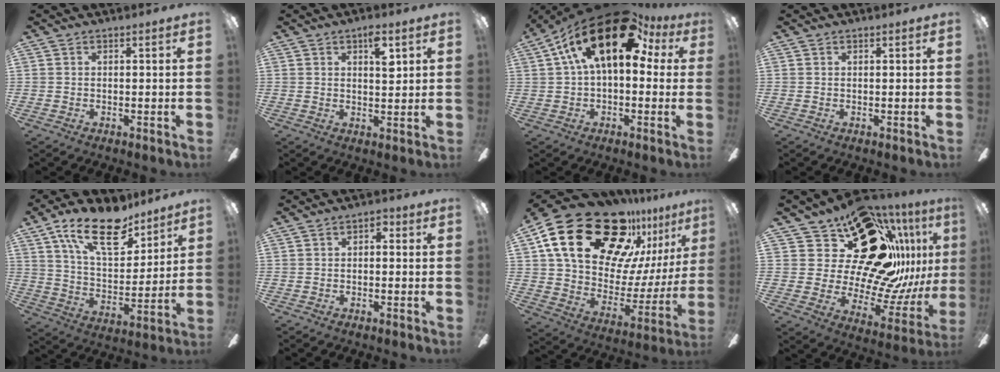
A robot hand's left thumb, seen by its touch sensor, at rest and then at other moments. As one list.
[{"total": 6.3, "force": [2.9, 2.7, 4.9], "torque": [-0.062, -0.008, 0.041]}, {"total": 21.4, "force": [9.6, 10.4, 16.0], "torque": [-0.284, -0.035, 0.157]}, {"total": 0.0}, {"total": 19.6, "force": [13.1, 8.8, 11.6], "torque": [-0.189, -0.066, 0.228]}, {"total": 2.1, "force": [-0.8, 1.5, 1.2], "torque": [-0.012, 0.009, -0.018]}, {"total": 29.5, "force": [18.8, 15.8, 16.3], "torque": [-0.271, -0.119, 0.352]}, {"total": 25.8, "force": [13.6, 13.7, 17.1], "torque": [-0.272, -0.105, 0.261]}]